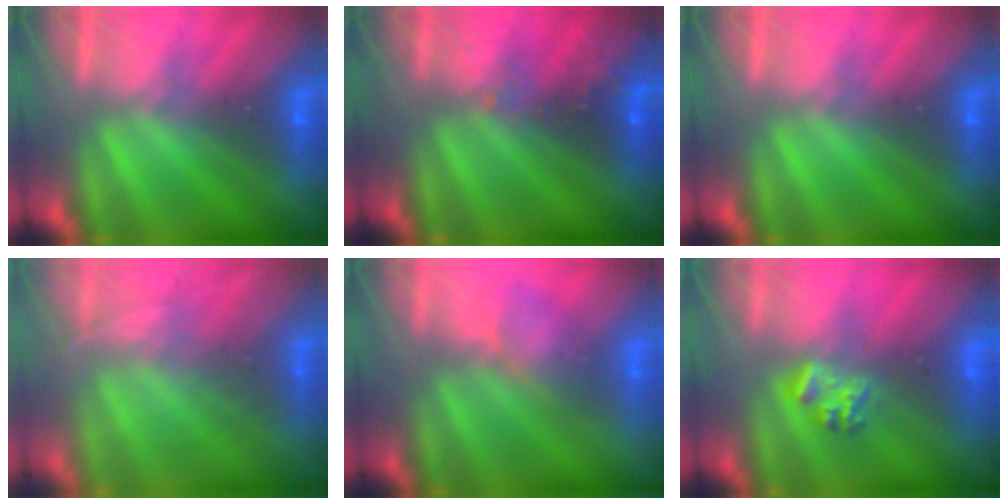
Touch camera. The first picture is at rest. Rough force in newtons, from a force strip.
{"total": 2.9}
{"total": 0.0}
{"total": 1.9}
{"total": 3.4}
{"total": 2.3}